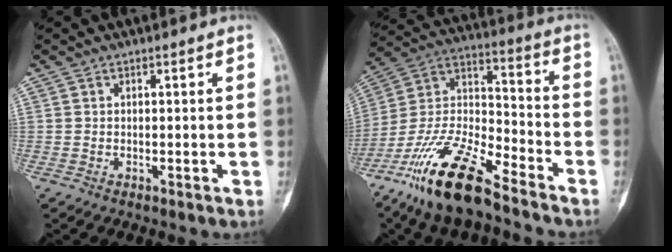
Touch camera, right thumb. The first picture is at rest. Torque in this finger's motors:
{"motor_torque": [2.84, 1.09, 1.35, -1.37, 0.57]}